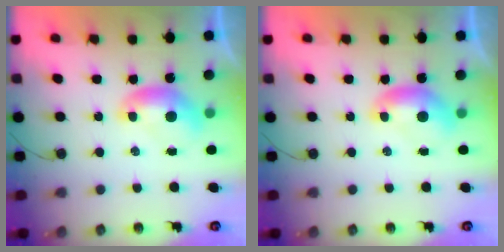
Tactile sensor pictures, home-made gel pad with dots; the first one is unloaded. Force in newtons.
{"total": 0.0}